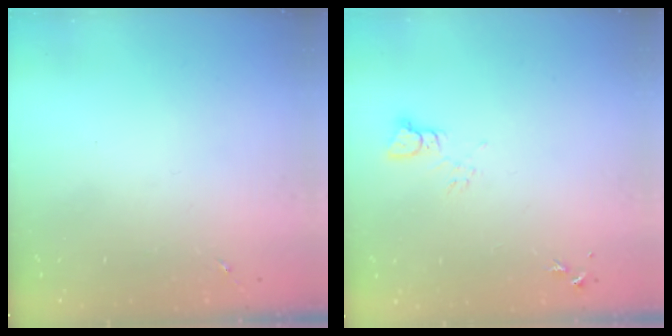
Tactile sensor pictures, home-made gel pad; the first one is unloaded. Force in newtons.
{"total": 4.0, "press": 3.9, "slide": 0.3}